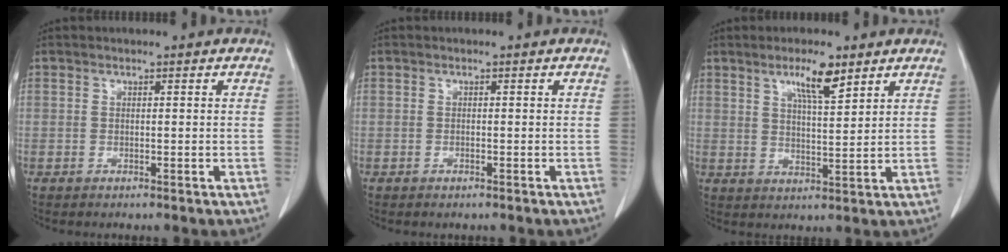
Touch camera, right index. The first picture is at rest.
{"total": 0.0}
{"total": 6.2, "force": [4.0, 0.9, 4.7], "torque": [-0.083, -0.001, 0.069]}